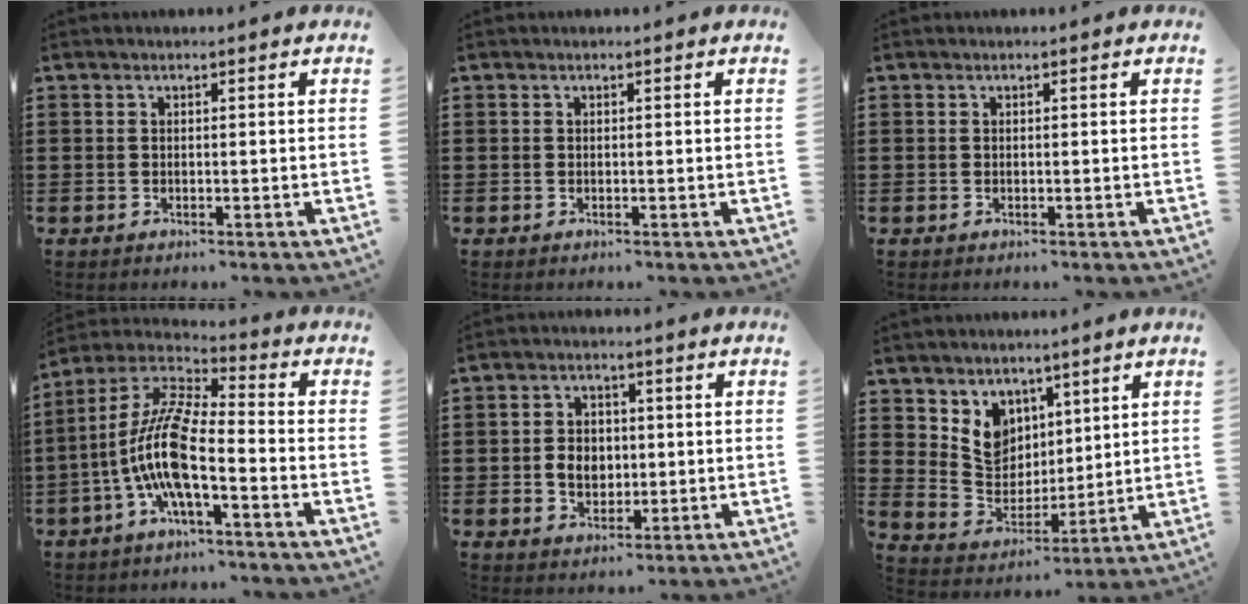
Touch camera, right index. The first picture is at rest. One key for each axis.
{"total": 0.0}
{"total": 0.0}
{"total": 11.0, "fx": -3.3, "fy": 2.4, "fz": 10.2, "tx": -0.246, "ty": -0.025, "tz": -0.074}
{"total": 4.5, "fx": -0.2, "fy": 3.5, "fz": 2.9, "tx": -0.055, "ty": 0.007, "tz": -0.007}
{"total": 7.0, "fx": 3.9, "fy": 5.8, "fz": 1.1, "tx": -0.061, "ty": -0.021, "tz": 0.079}